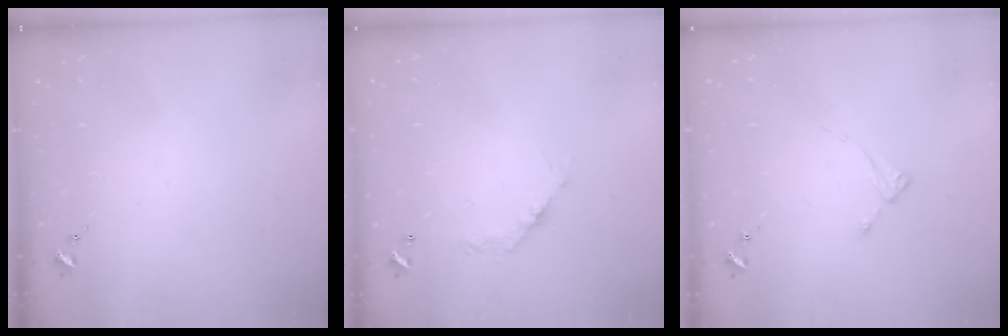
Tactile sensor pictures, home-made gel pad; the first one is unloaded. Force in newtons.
{"total": 6.3, "press": 6.3, "slide": 0.4}
{"total": 2.0, "press": 2.0, "slide": 0.3}